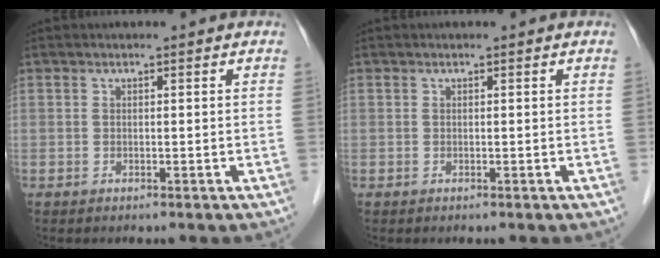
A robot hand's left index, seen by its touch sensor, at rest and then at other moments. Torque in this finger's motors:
{"motor_torque": [0.00, 0.00, 0.00, 0.00]}